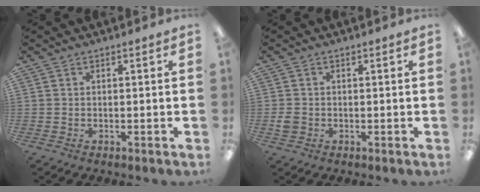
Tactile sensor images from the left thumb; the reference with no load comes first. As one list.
[{"total": 2.1, "force": [-0.2, 1.8, 0.9], "torque": [-0.006, 0.001, -0.007]}]